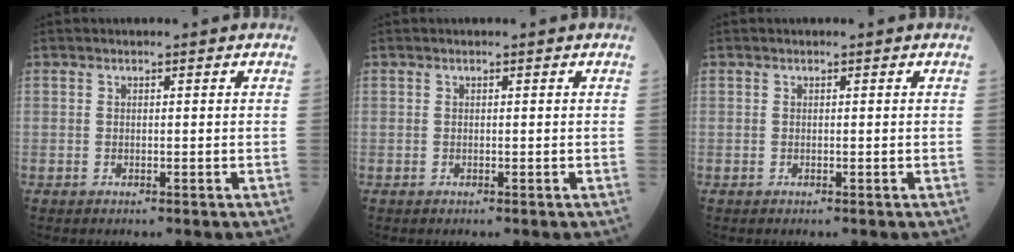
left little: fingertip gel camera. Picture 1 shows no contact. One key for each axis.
{"total": 0.0}
{"total": 0.0}